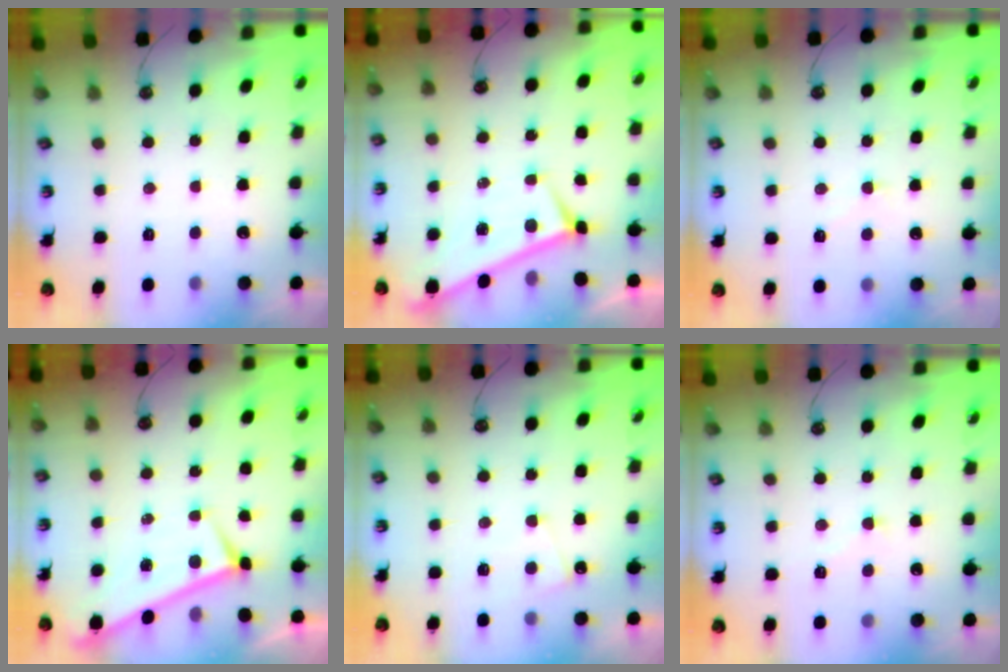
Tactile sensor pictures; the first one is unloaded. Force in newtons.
{"total": 0.0}
{"total": 1.1, "press": 1.0, "slide": 0.5}
{"total": 0.0}
{"total": 4.8, "press": 4.8, "slide": 0.4}
{"total": 2.5, "press": 2.5, "slide": 0.4}